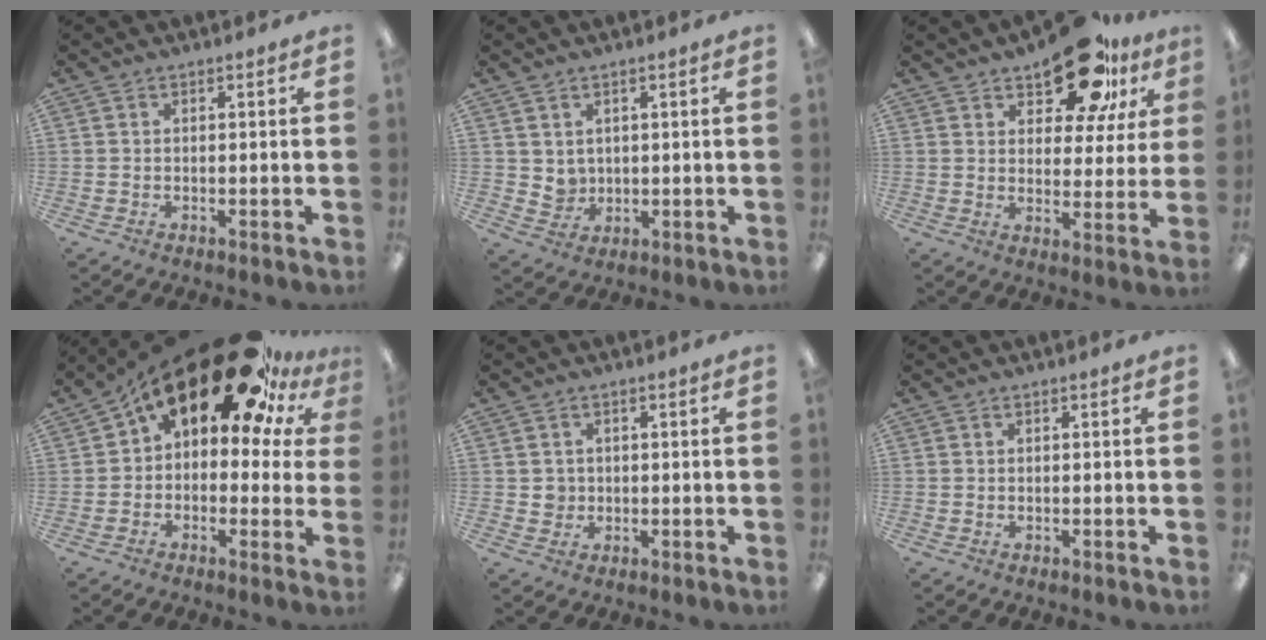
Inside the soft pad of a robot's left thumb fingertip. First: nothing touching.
{"total": 3.6, "force": [2.1, 2.8, 0.5], "torque": [-0.009, -0.012, 0.039]}
{"total": 17.0, "force": [11.4, 8.2, 9.5], "torque": [-0.140, -0.054, 0.195]}
{"total": 23.6, "force": [14.0, 11.1, 15.5], "torque": [-0.243, -0.081, 0.239]}
{"total": 2.4, "force": [0.3, 2.3, 0.3], "torque": [-0.002, 0.002, 0.001]}
{"total": 0.0}